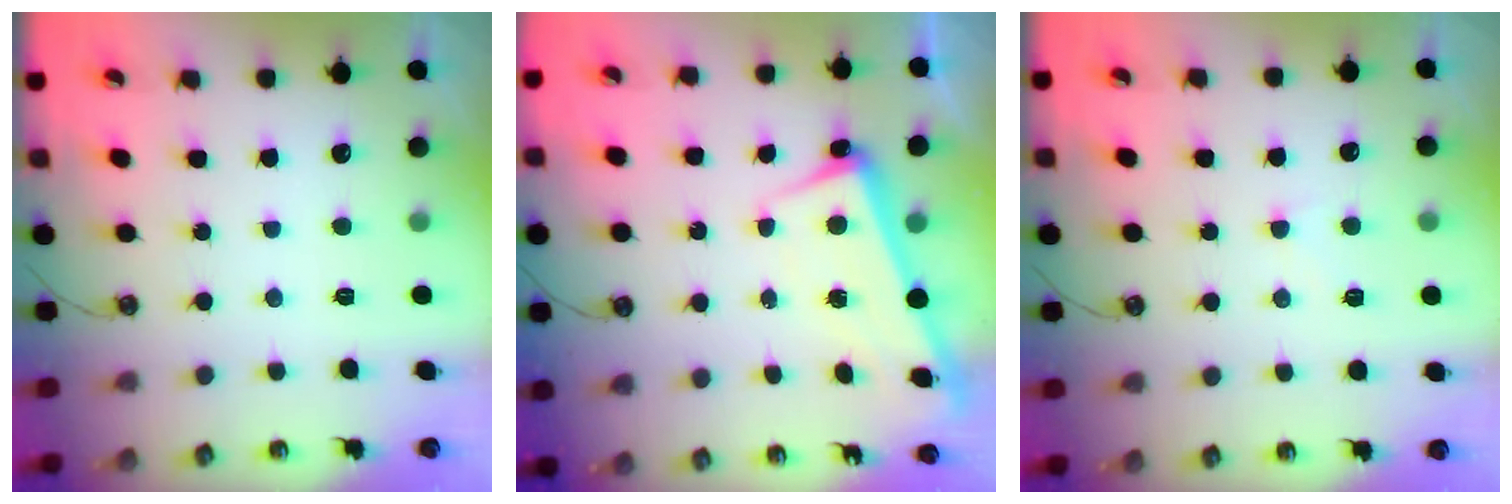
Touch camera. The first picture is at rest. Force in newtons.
{"total": 2.2, "press": 2.0, "slide": 0.9}
{"total": 1.3, "press": 1.2, "slide": 0.5}